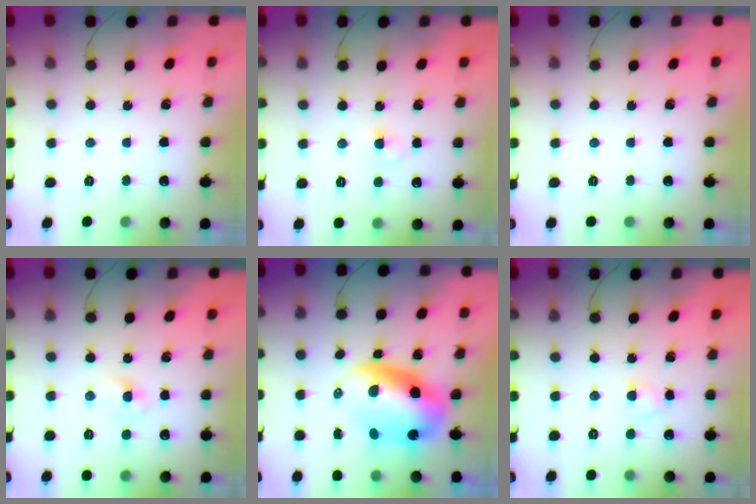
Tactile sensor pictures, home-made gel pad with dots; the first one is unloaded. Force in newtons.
{"total": 2.7, "press": 2.5, "slide": 1.1}
{"total": 0.0}
{"total": 2.2, "press": 2.0, "slide": 0.9}
{"total": 10.7, "press": 10.6, "slide": 1.5}
{"total": 2.4, "press": 2.2, "slide": 1.0}